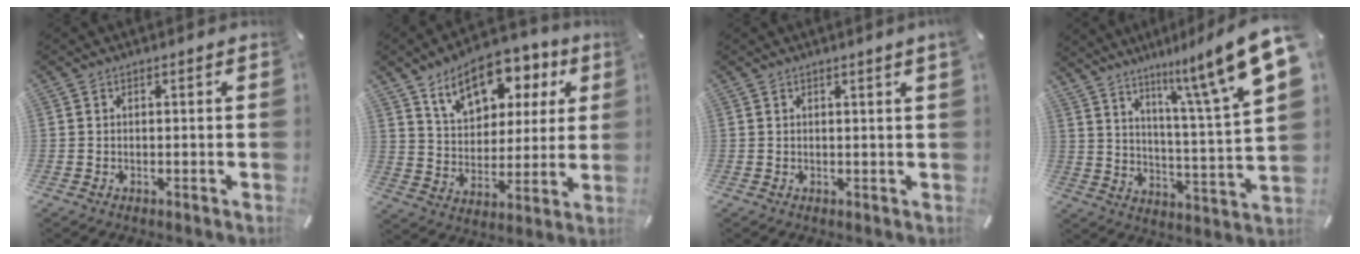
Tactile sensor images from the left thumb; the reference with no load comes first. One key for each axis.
{"total": 15.1, "fx": 9.4, "fy": 9.2, "fz": 7.5, "tx": -0.122, "ty": -0.043, "tz": 0.168}
{"total": 1.6, "fx": 0.9, "fy": -0.3, "fz": 1.3, "tx": -0.023, "ty": -0.005, "tz": 0.016}
{"total": 16.8, "fx": 11.8, "fy": 2.7, "fz": 11.6, "tx": -0.181, "ty": -0.079, "tz": 0.185}